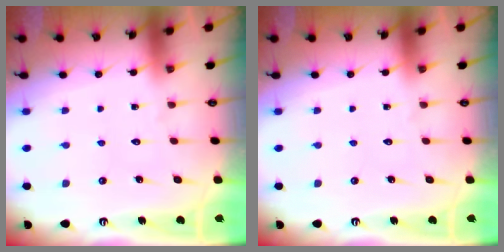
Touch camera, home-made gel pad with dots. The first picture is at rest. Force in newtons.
{"total": 0.0}